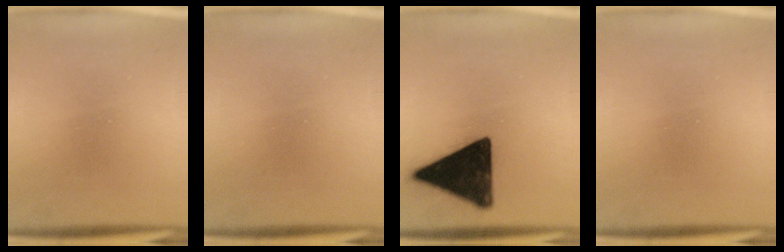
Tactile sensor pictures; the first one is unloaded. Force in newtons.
{"total": 0.0}
{"total": 14.4}
{"total": 0.0}